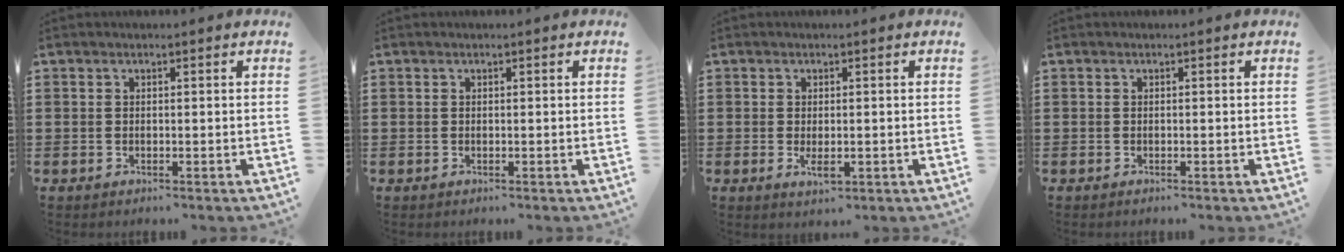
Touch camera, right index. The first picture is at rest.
{"total": 0.0}
{"total": 2.3, "force": [-0.5, 0.9, 2.1], "torque": [-0.046, -0.006, -0.010]}
{"total": 0.0}